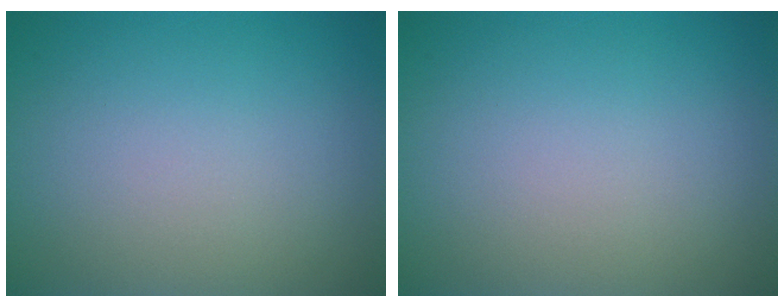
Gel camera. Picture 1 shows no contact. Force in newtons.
{"total": 0.0}